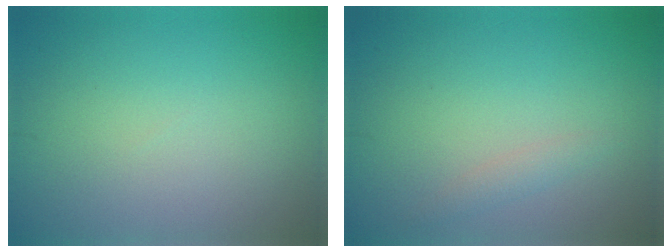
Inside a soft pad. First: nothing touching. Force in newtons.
{"total": 1.0, "press": 1.0, "slide": 0.0}